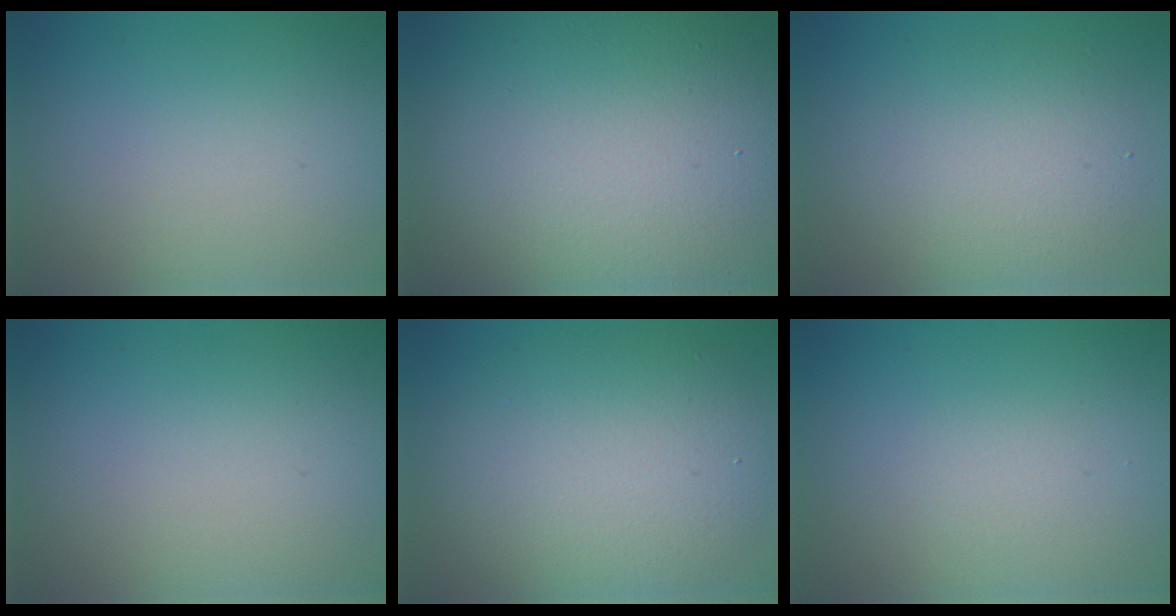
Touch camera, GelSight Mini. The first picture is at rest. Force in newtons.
{"total": 18.2, "press": 18.2, "slide": 1.2}
{"total": 4.3, "press": 4.3, "slide": 0.1}
{"total": 0.0}
{"total": 7.4, "press": 7.4, "slide": 0.8}
{"total": 0.7, "press": 0.7, "slide": 0.0}